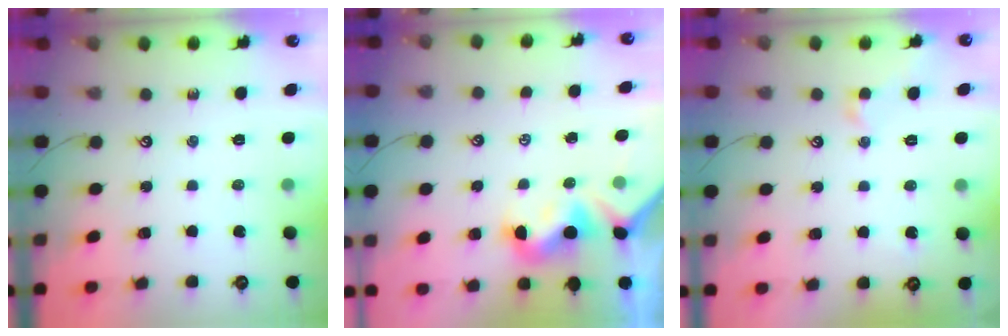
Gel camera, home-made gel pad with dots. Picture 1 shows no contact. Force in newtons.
{"total": 1.9, "press": 1.8, "slide": 0.7}
{"total": 0.8, "press": 0.8, "slide": 0.2}